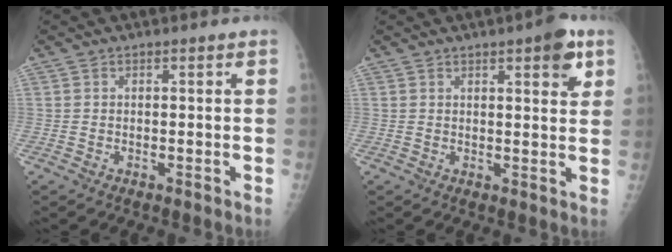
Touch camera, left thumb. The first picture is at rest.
{"total": 6.0, "force": [3.1, 1.7, 4.8], "torque": [-0.051, -0.011, 0.034]}